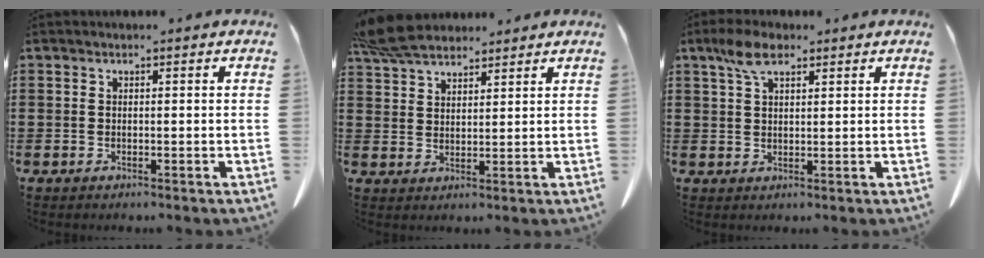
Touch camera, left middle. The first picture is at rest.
{"total": 6.9, "force": [6.1, 1.9, 2.7], "torque": [-0.073, -0.006, 0.117]}
{"total": 5.1, "force": [3.0, 2.1, 3.6], "torque": [-0.079, 0.007, 0.054]}